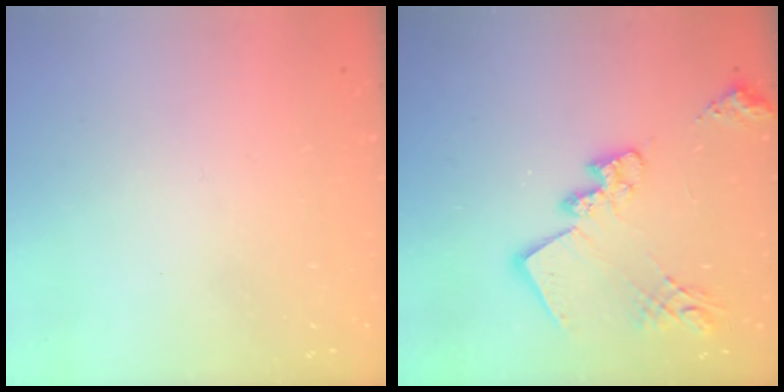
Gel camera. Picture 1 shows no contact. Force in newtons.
{"total": 18.9, "press": 18.9, "slide": 1.3}